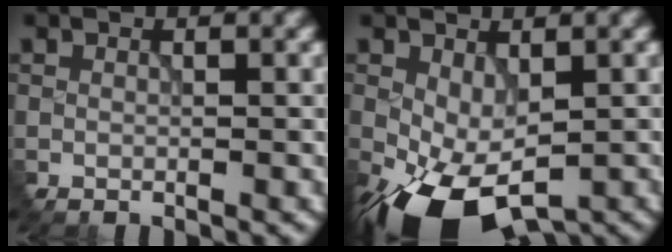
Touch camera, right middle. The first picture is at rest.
{"total": 9.5, "force": [-4.2, 5.0, 6.9], "torque": [-0.141, -0.034, -0.060]}